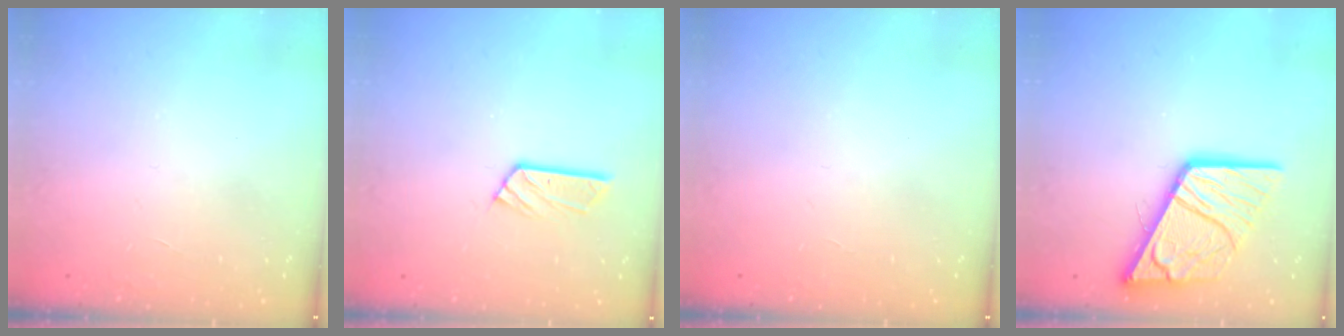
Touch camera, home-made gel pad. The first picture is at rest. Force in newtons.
{"total": 4.8, "press": 4.8, "slide": 0.4}
{"total": 0.0}
{"total": 17.2, "press": 17.1, "slide": 1.8}